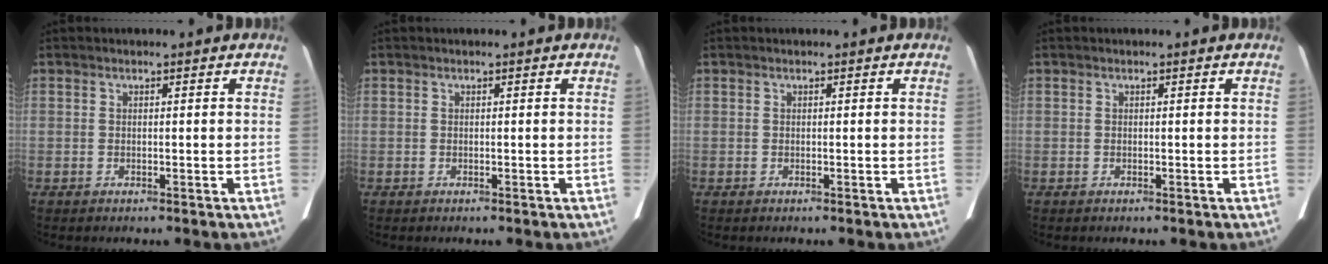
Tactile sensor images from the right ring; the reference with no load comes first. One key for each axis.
{"total": 0.0}
{"total": 0.0}
{"total": 0.0}